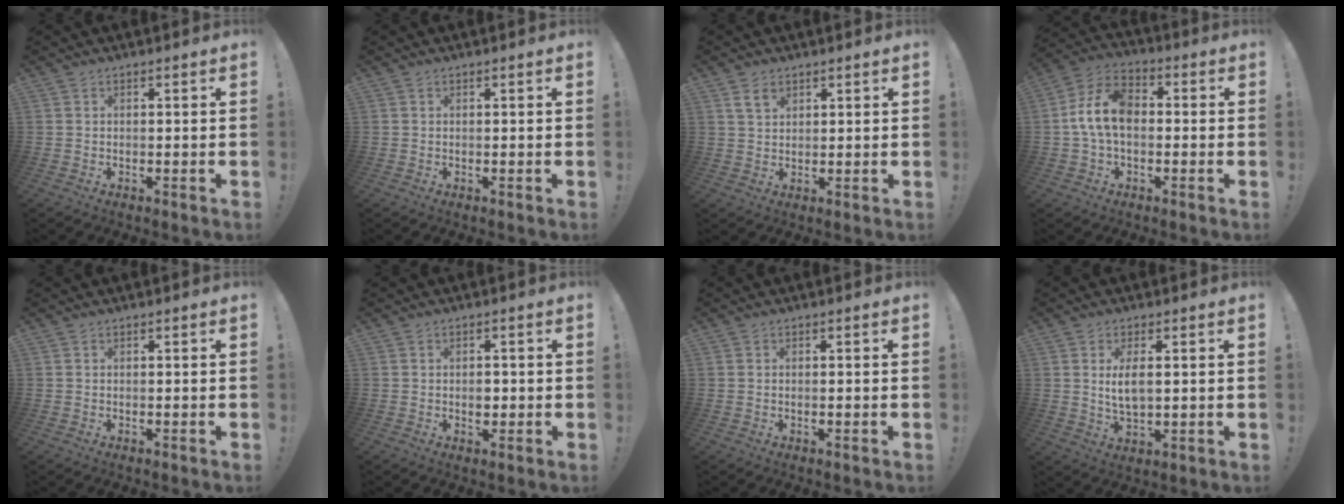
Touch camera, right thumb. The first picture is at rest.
{"total": 0.0}
{"total": 4.6, "force": [2.6, 3.1, 2.2], "torque": [-0.030, -0.007, 0.049]}
{"total": 12.0, "force": [-0.1, 7.8, 9.1], "torque": [-0.171, 0.010, 0.000]}
{"total": 0.0}
{"total": 2.9, "force": [-0.2, 2.4, 1.6], "torque": [-0.007, -0.003, -0.009]}
{"total": 0.0}
{"total": 6.0, "force": [1.1, 2.5, 5.4], "torque": [-0.092, -0.011, 0.012]}